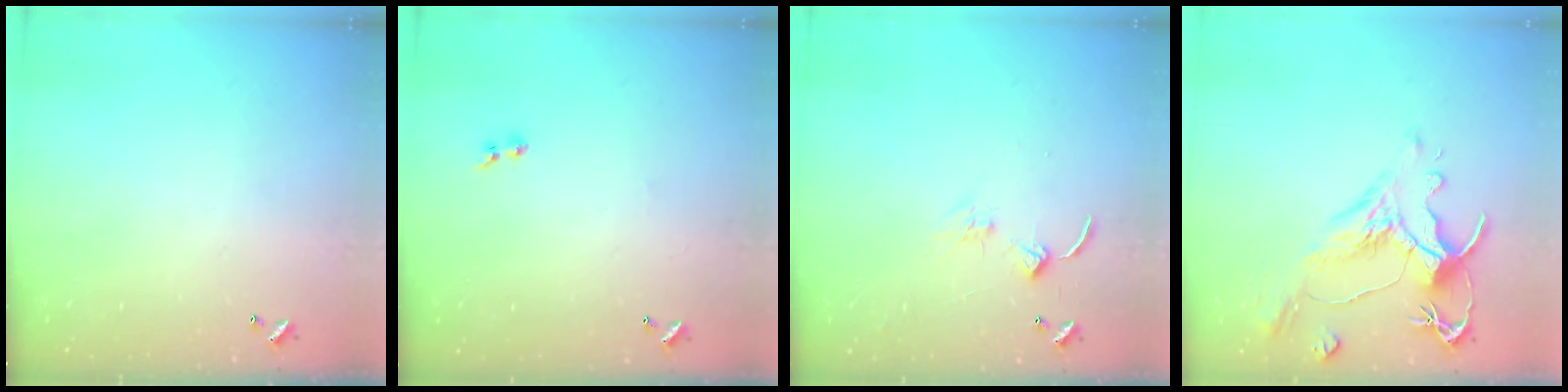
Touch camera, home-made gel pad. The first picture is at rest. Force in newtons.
{"total": 2.0, "press": 1.7, "slide": 1.0}
{"total": 1.4, "press": 1.3, "slide": 0.3}
{"total": 1.6, "press": 0.4, "slide": 1.5}